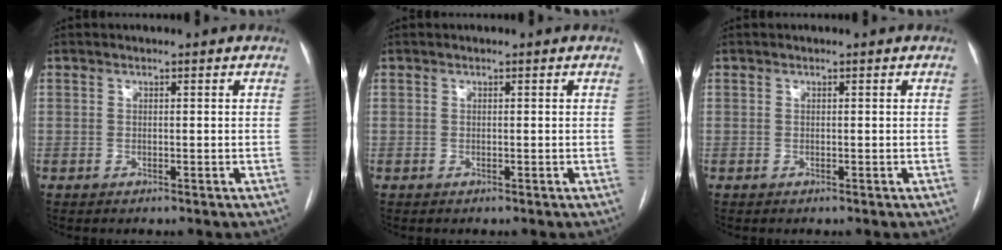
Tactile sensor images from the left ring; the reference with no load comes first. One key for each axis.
{"total": 0.0}
{"total": 0.0}